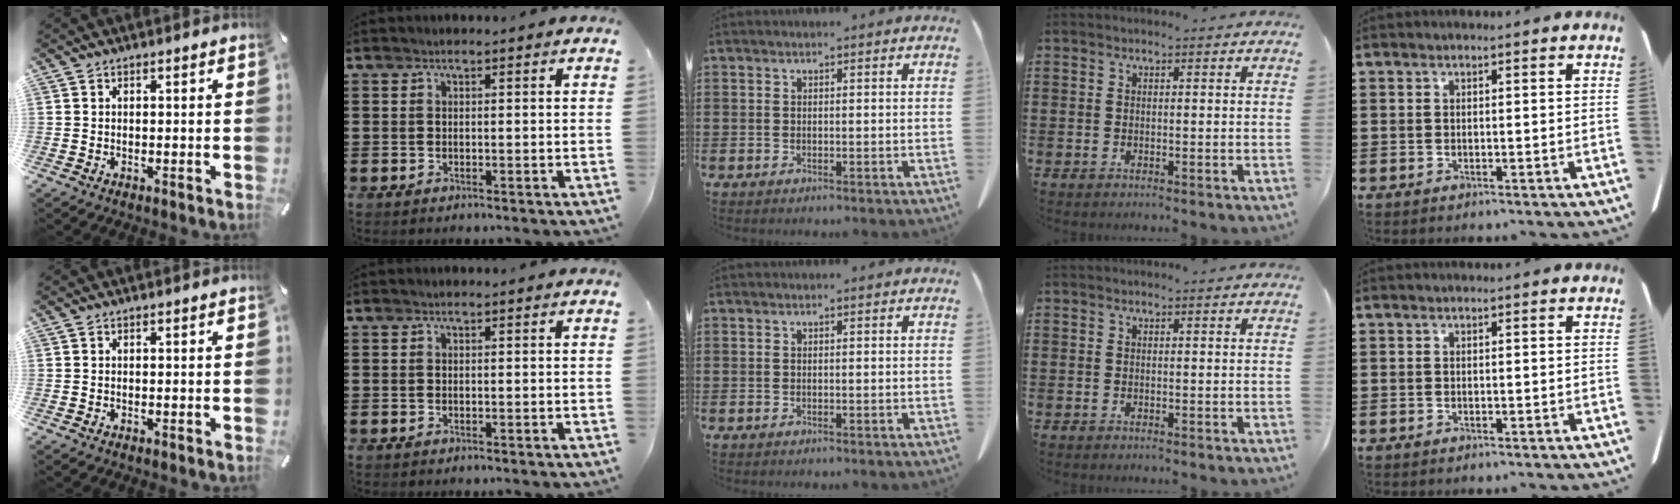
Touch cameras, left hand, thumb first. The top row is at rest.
{}